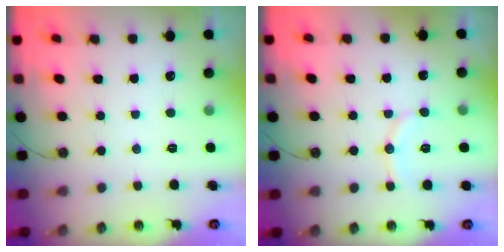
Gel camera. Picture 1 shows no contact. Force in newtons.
{"total": 9.3, "press": 9.1, "slide": 2.2}